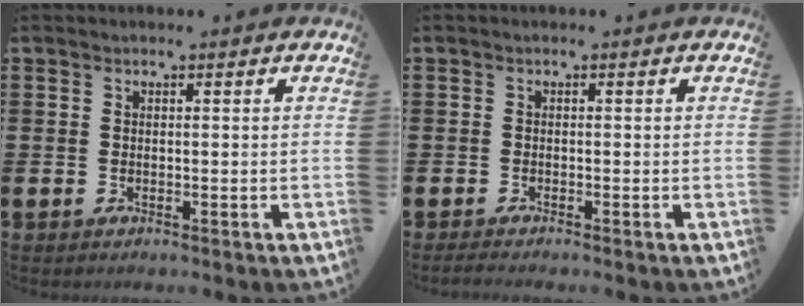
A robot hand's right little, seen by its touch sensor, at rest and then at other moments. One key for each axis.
{"total": 0.8, "fx": -0.6, "fy": 0.0, "fz": 0.5, "tx": -0.009, "ty": -0.001, "tz": -0.011}